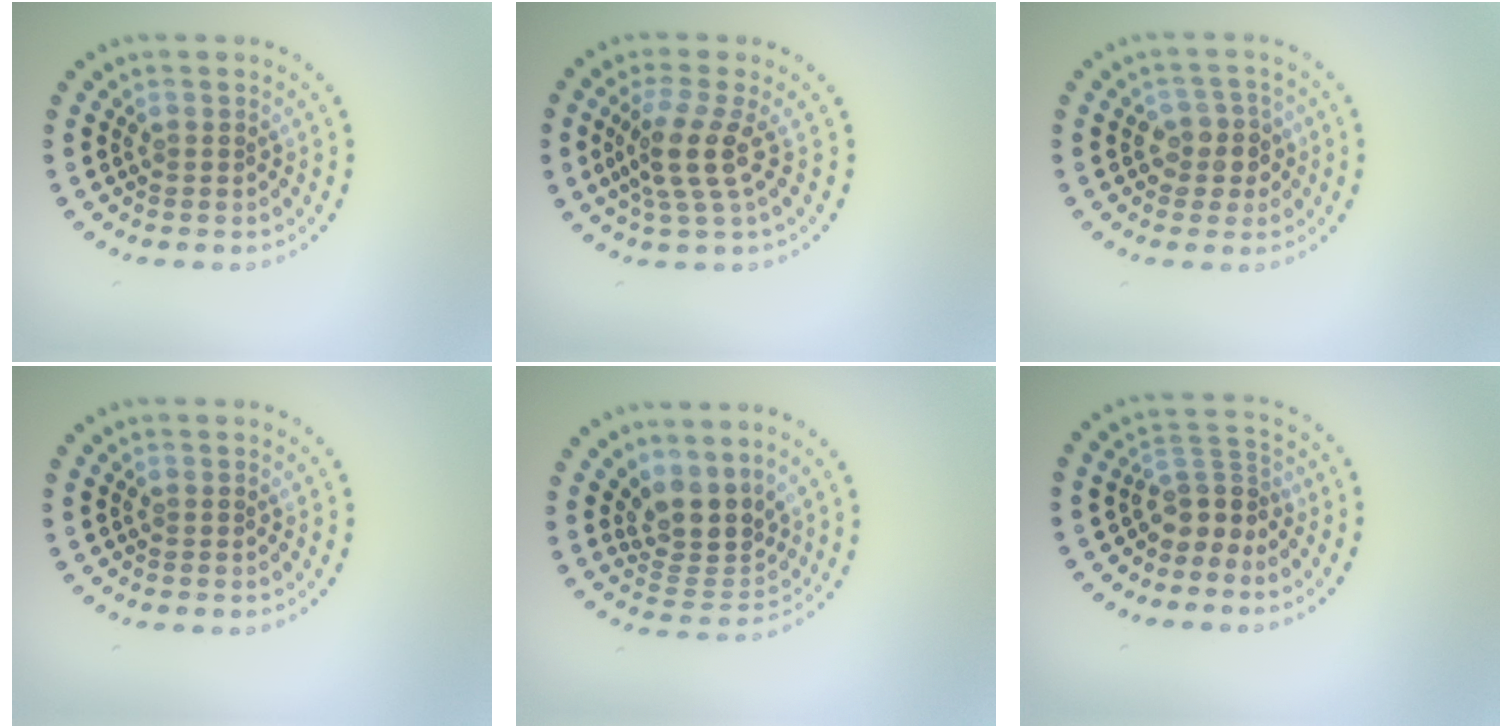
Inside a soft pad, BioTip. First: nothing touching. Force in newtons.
{"total": 3.5, "press": 2.7, "slide": 2.3}
{"total": 2.5, "press": 2.2, "slide": 1.0}
{"total": 0.0}
{"total": 4.0, "press": 3.1, "slide": 2.6}
{"total": 2.8, "press": 2.0, "slide": 2.0}